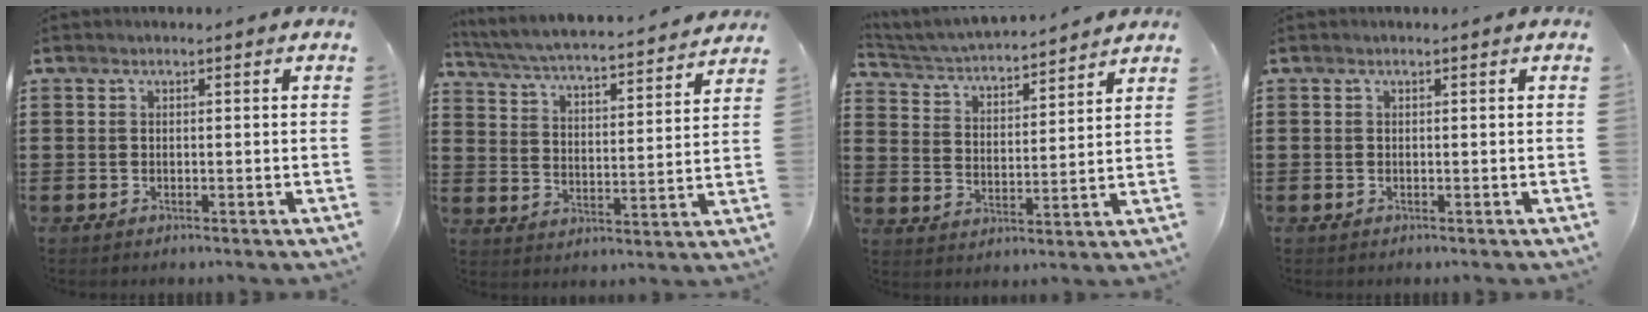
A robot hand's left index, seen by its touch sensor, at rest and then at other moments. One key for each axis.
{"total": 4.3, "fx": 4.1, "fy": -0.4, "fz": 1.1, "tx": -0.043, "ty": -0.038, "tz": 0.061}
{"total": 3.7, "fx": 3.7, "fy": -0.1, "fz": 0.6, "tx": -0.033, "ty": -0.032, "tz": 0.057}
{"total": 0.0}